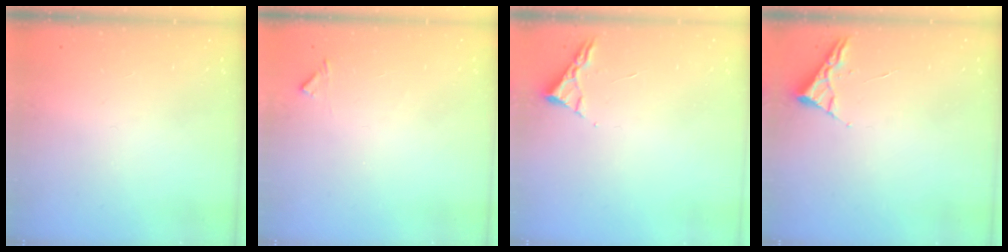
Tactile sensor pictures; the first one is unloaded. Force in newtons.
{"total": 5.7, "press": 5.7, "slide": 0.4}
{"total": 3.0, "press": 2.9, "slide": 0.4}
{"total": 3.1, "press": 3.0, "slide": 0.4}